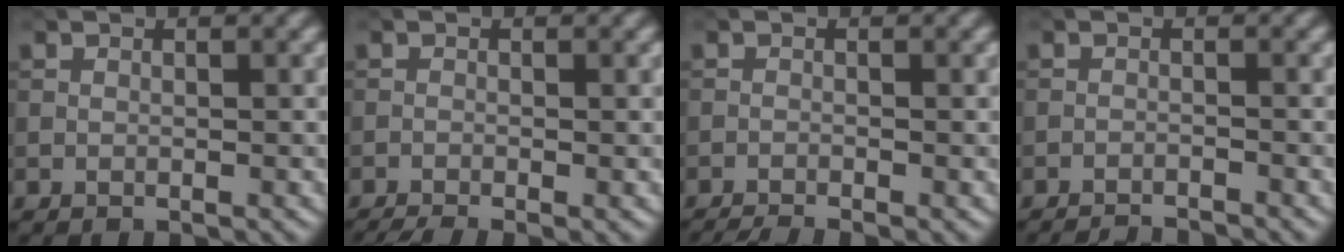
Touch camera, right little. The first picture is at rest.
{"total": 2.4, "force": [-1.8, 0.3, 1.5], "torque": [-0.028, -0.004, -0.038]}
{"total": 2.3, "force": [-1.9, 0.2, 1.2], "torque": [-0.024, -0.003, -0.041]}
{"total": 3.7, "force": [-3.6, 0.5, 0.9], "torque": [-0.014, -0.005, -0.055]}